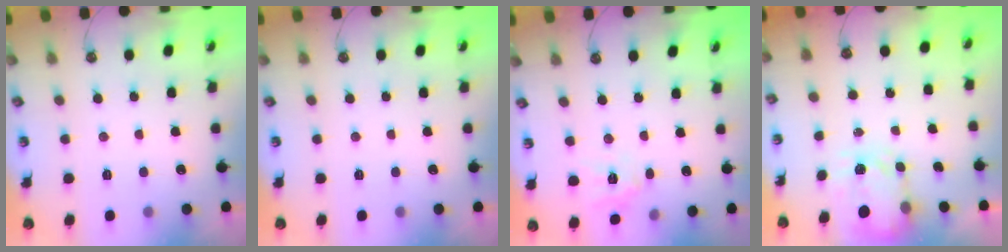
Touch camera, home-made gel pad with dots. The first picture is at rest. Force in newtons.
{"total": 0.0}
{"total": 9.0, "press": 9.0, "slide": 0.6}
{"total": 3.8, "press": 3.7, "slide": 0.5}